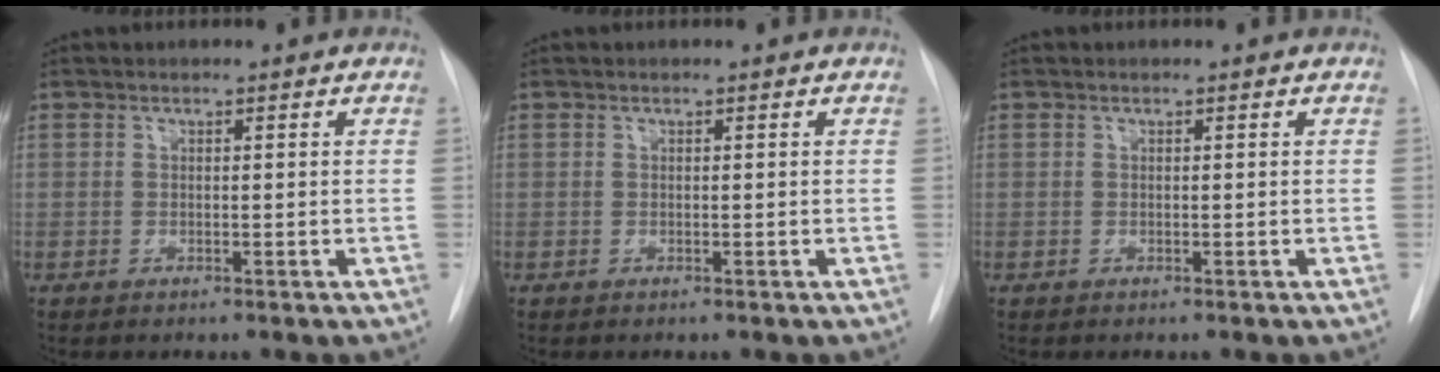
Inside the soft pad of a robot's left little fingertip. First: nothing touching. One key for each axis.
{"total": 0.0}
{"total": 0.0}